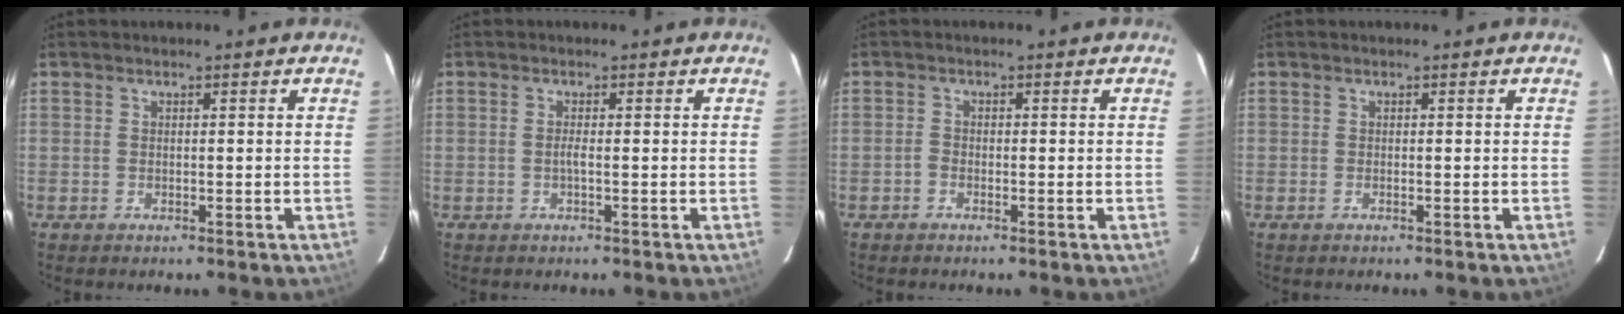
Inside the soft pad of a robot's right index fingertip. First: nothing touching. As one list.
[{"total": 1.0, "force": [-0.3, -0.1, 0.9], "torque": [-0.017, -0.002, -0.006]}, {"total": 1.1, "force": [-0.8, 0.7, 0.3], "torque": [-0.005, -0.001, -0.017]}, {"total": 0.0}]